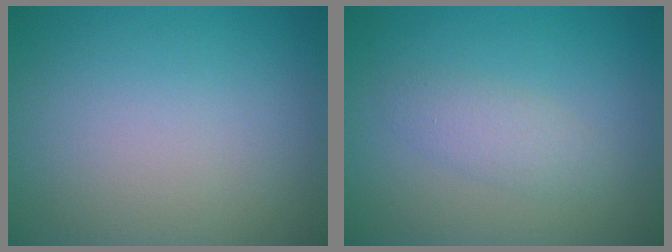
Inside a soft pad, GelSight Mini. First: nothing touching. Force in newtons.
{"total": 1.9, "press": 1.9, "slide": 0.1}